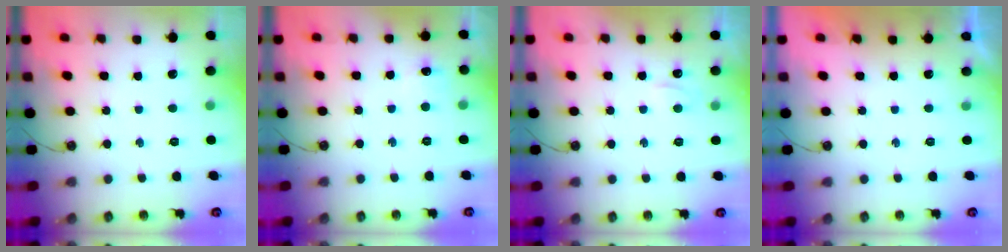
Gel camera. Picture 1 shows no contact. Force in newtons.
{"total": 5.6, "press": 5.5, "slide": 0.7}
{"total": 3.3, "press": 3.2, "slide": 0.6}
{"total": 0.0}